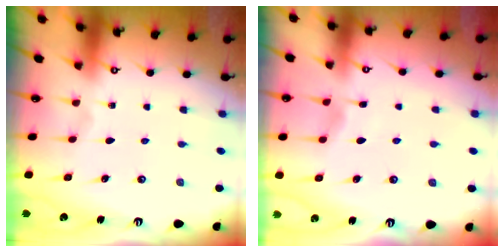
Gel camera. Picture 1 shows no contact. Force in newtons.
{"total": 3.4, "press": 3.3, "slide": 0.4}